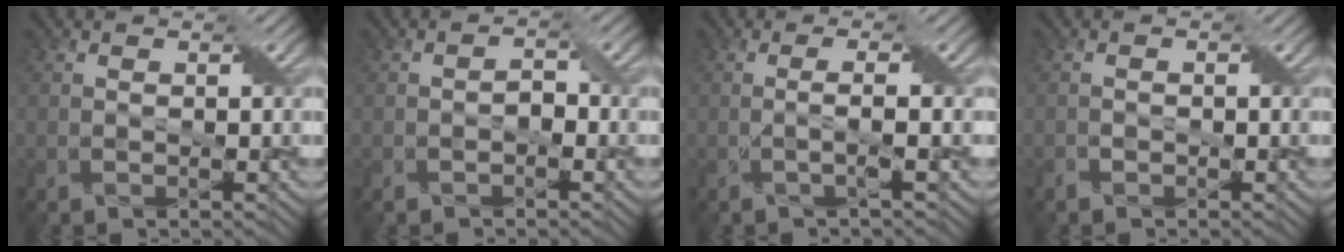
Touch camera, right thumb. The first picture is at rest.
{"total": 1.3, "force": [-0.7, 0.7, 0.7], "torque": [-0.014, 0.005, -0.015]}
{"total": 2.3, "force": [-0.2, 0.1, 2.3], "torque": [-0.044, 0.009, -0.017]}
{"total": 0.6, "force": [-0.5, 0.1, -0.1], "torque": [0.001, 0.001, -0.011]}